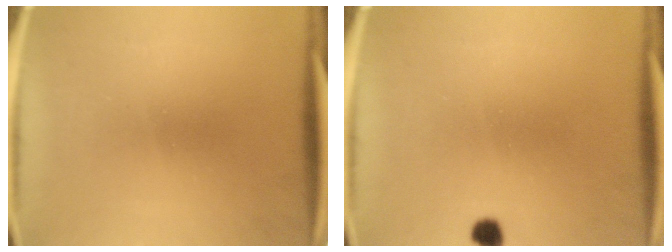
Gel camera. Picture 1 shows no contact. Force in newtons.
{"total": 2.0}